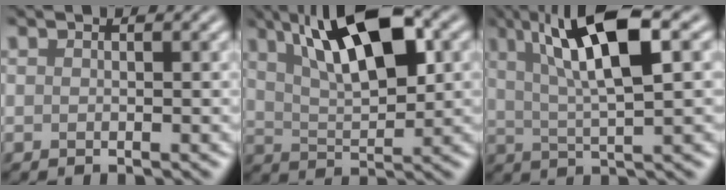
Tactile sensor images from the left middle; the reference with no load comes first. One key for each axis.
{"total": 9.6, "fx": 3.8, "fy": 3.4, "fz": 8.1, "tx": -0.140, "ty": 0.019, "tz": 0.066}
{"total": 9.3, "fx": 3.2, "fy": 2.3, "fz": 8.4, "tx": -0.142, "ty": 0.018, "tz": 0.059}